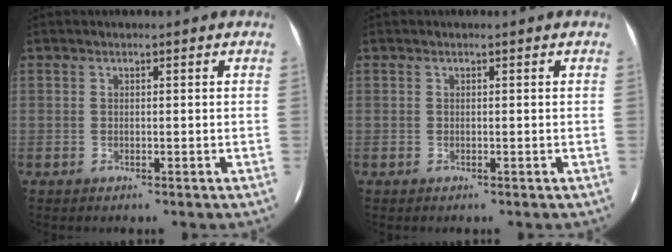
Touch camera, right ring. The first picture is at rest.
{"total": 0.0}